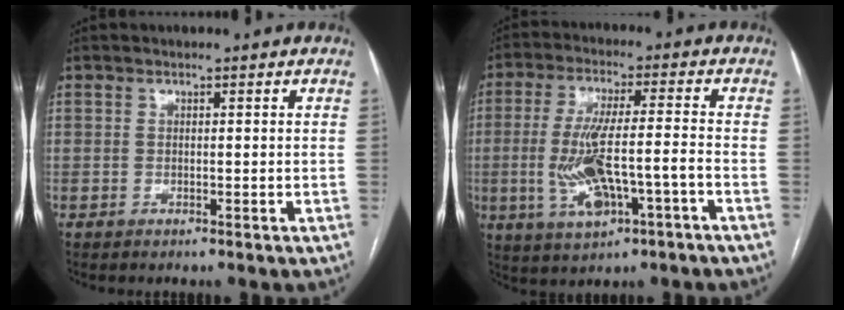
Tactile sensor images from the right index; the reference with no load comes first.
{"total": 11.5, "force": [-3.4, 2.2, 10.8], "torque": [-0.217, 0.000, -0.053]}